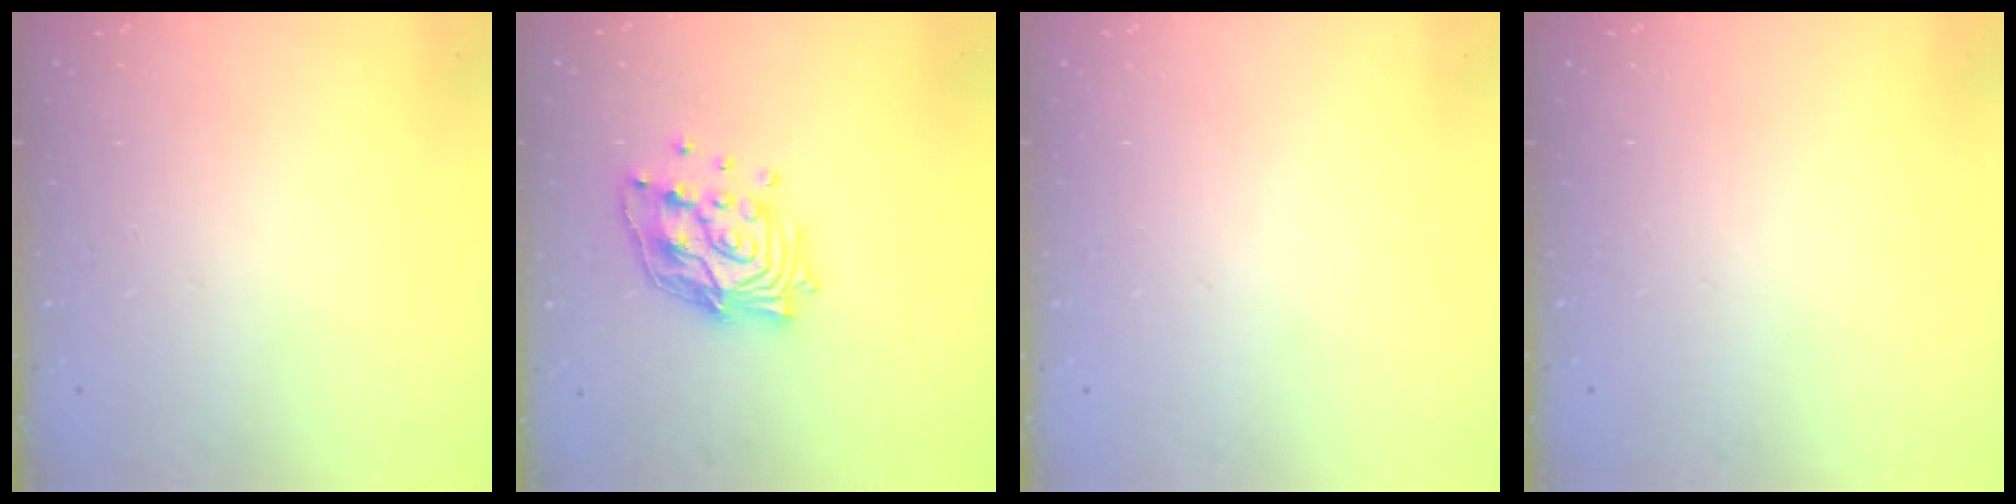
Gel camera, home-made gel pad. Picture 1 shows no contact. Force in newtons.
{"total": 13.5, "press": 13.4, "slide": 1.0}
{"total": 0.0}
{"total": 0.0}